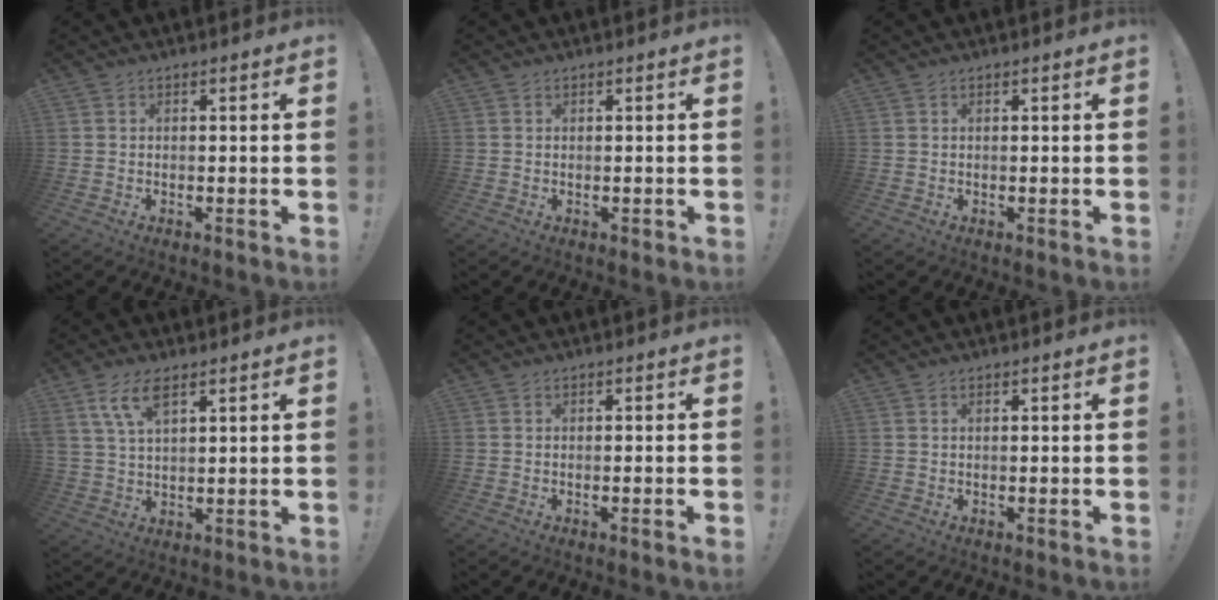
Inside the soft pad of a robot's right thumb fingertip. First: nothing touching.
{"total": 0.7, "force": [0.1, 0.6, 0.3], "torque": [-0.011, 0.003, 0.004]}
{"total": 0.0}
{"total": 7.9, "force": [4.6, 3.1, 5.7], "torque": [-0.115, -0.006, 0.087]}
{"total": 1.0, "force": [-0.6, -0.3, 0.7], "torque": [-0.017, 0.000, -0.010]}
{"total": 0.0}